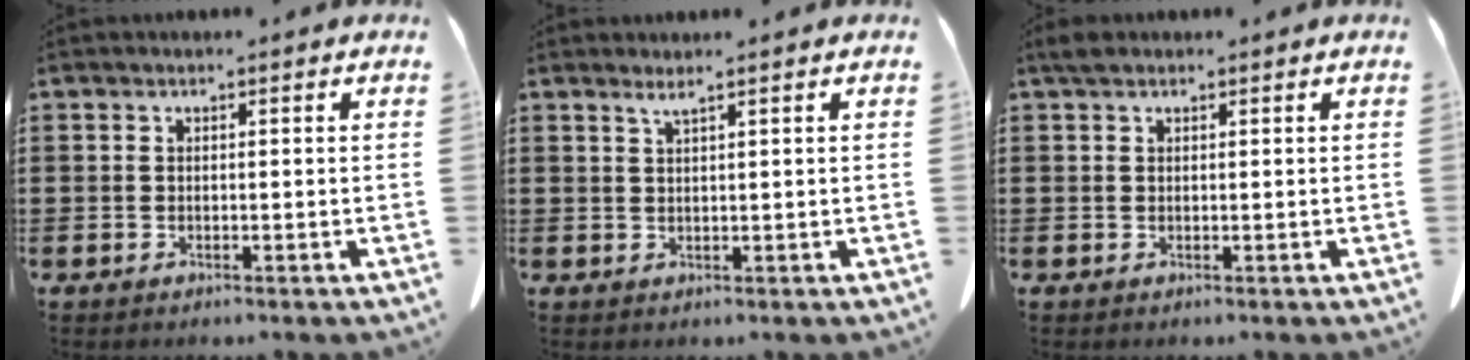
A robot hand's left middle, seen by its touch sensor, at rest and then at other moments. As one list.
[{"total": 1.1, "force": [0.9, -0.2, 0.6], "torque": [-0.012, -0.002, 0.018]}, {"total": 1.4, "force": [1.0, 0.8, 0.6], "torque": [-0.015, 0.004, 0.020]}]